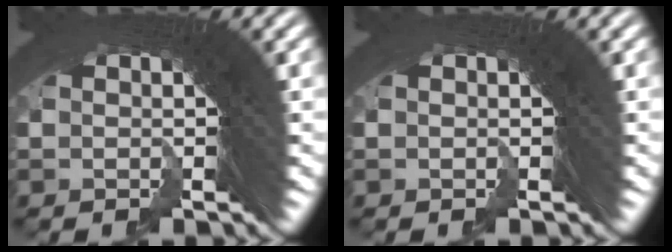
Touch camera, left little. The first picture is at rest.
{"total": 0.0}